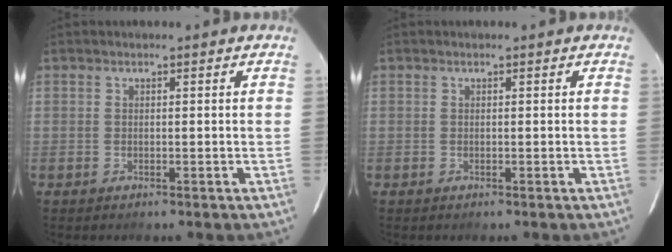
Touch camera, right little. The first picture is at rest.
{"total": 0.0}